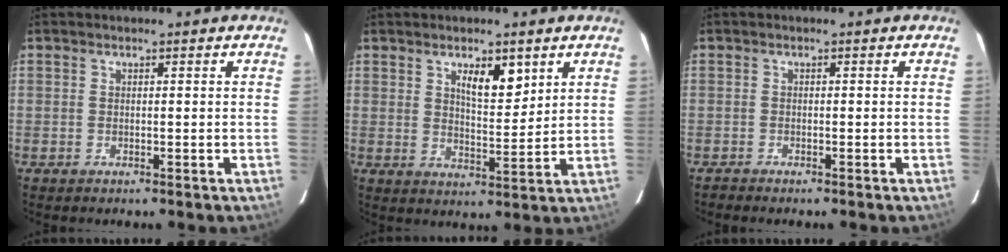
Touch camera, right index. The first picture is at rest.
{"total": 5.8, "force": [3.2, 2.0, 4.4], "torque": [-0.074, -0.003, 0.056]}
{"total": 1.3, "force": [-1.2, 0.0, 0.5], "torque": [-0.009, -0.001, -0.017]}